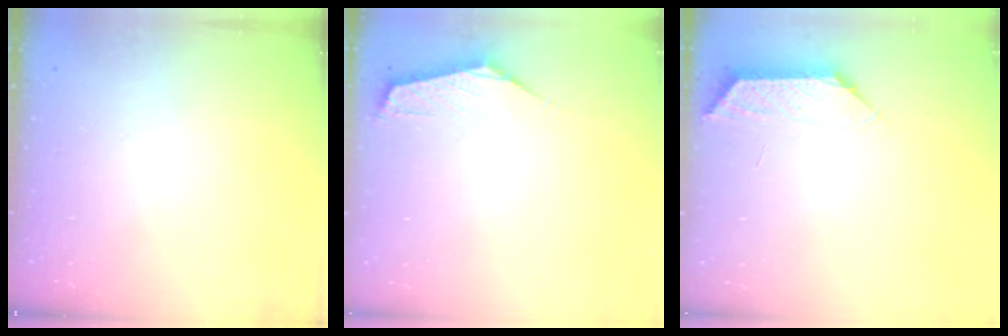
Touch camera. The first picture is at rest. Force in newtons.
{"total": 0.7, "press": 0.6, "slide": 0.5}
{"total": 1.8, "press": 1.7, "slide": 0.5}